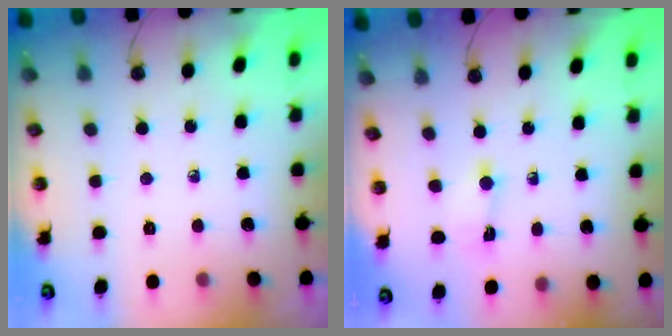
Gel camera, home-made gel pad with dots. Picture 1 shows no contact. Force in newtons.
{"total": 0.8, "press": 0.8, "slide": 0.2}